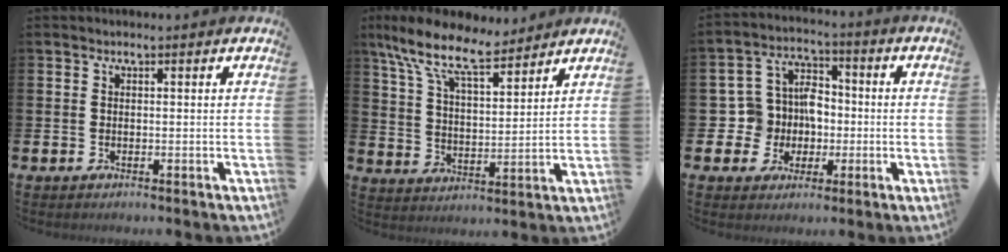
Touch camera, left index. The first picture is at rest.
{"total": 10.4, "force": [8.5, 3.3, 4.9], "torque": [-0.123, -0.045, 0.151]}
{"total": 7.5, "force": [0.0, 7.0, 2.6], "torque": [-0.086, 0.000, -0.003]}